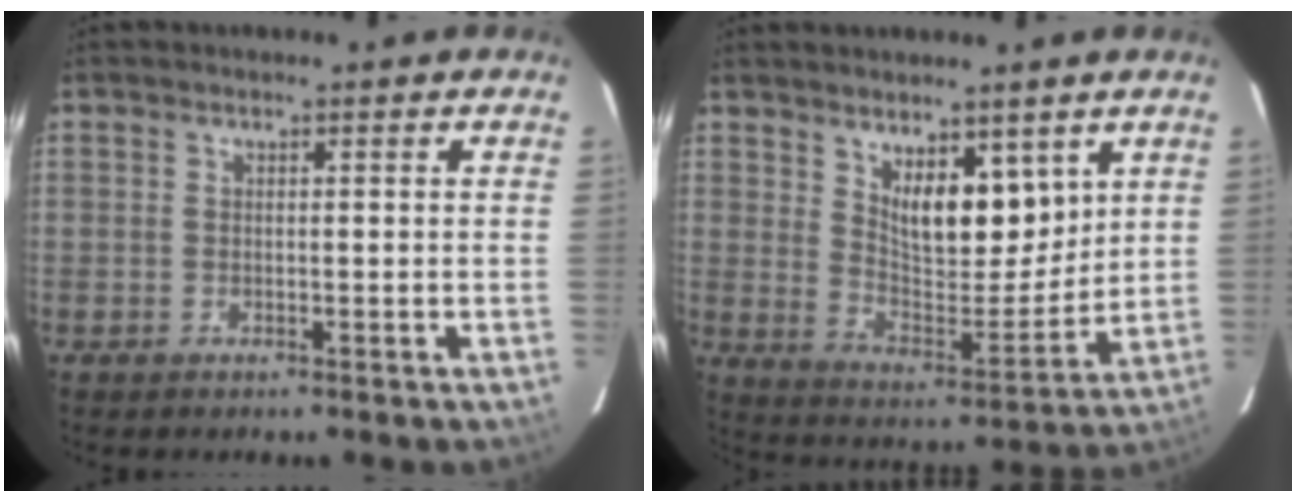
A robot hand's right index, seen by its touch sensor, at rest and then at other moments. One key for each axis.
{"total": 11.3, "fx": 6.0, "fy": 5.3, "fz": 8.0, "tx": -0.115, "ty": -0.011, "tz": 0.112}